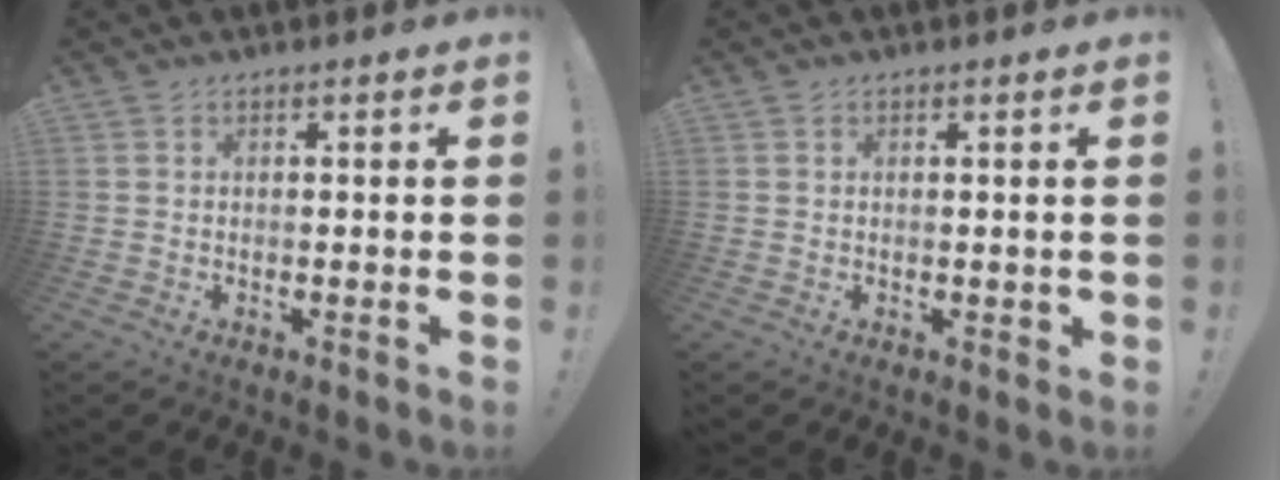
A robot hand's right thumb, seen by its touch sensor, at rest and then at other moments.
{"total": 1.1, "force": [0.2, 0.9, 0.5], "torque": [0.002, -0.001, 0.002]}